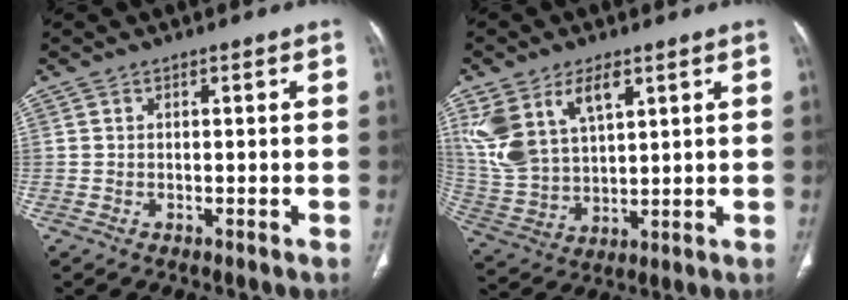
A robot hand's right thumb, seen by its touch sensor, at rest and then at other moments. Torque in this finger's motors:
{"motor_torque": [0.50, 3.05, 1.39, 0.70, 0.15]}